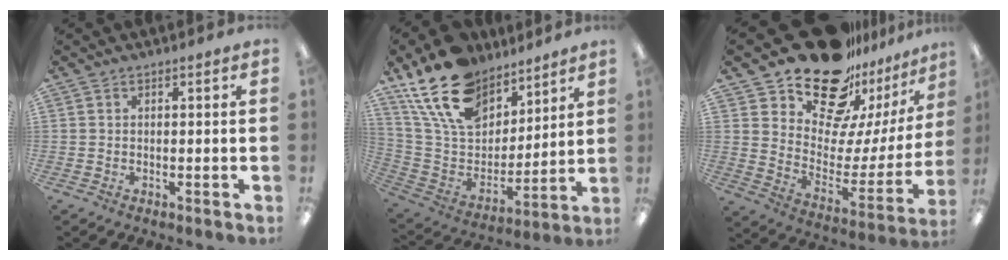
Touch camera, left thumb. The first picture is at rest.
{"total": 21.0, "force": [14.4, 11.9, 9.6], "torque": [-0.192, -0.076, 0.268]}
{"total": 22.7, "force": [17.7, 11.1, 8.8], "torque": [-0.139, -0.129, 0.317]}